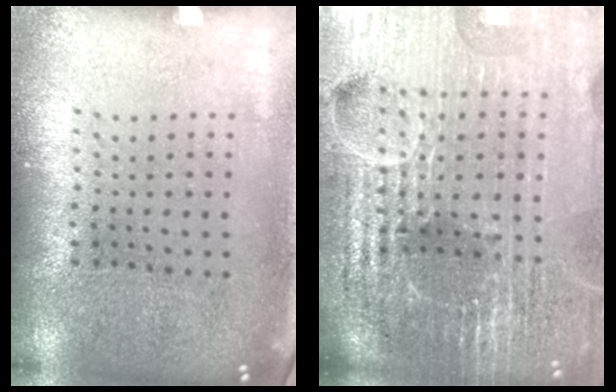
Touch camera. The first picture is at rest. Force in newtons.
{"total": 6.7, "press": 5.8, "slide": 3.3}